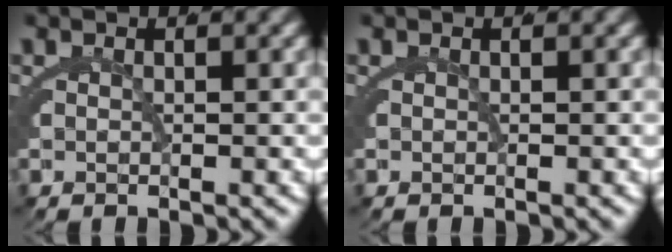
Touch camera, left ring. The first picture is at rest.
{"total": 0.0}